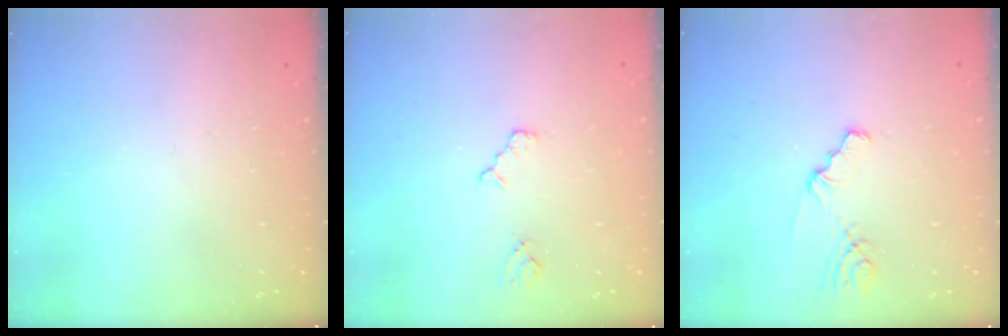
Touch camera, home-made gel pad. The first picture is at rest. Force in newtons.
{"total": 2.3, "press": 2.3, "slide": 0.4}
{"total": 2.1, "press": 2.1, "slide": 0.2}